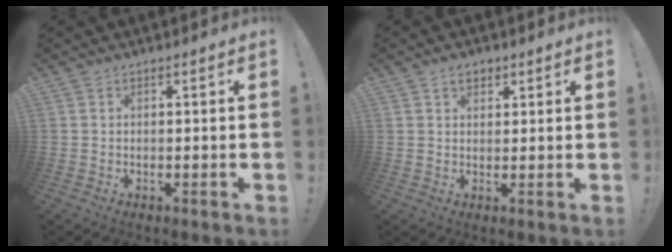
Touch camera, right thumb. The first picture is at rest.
{"total": 3.3, "force": [1.8, 2.3, 1.5], "torque": [-0.019, -0.004, 0.031]}